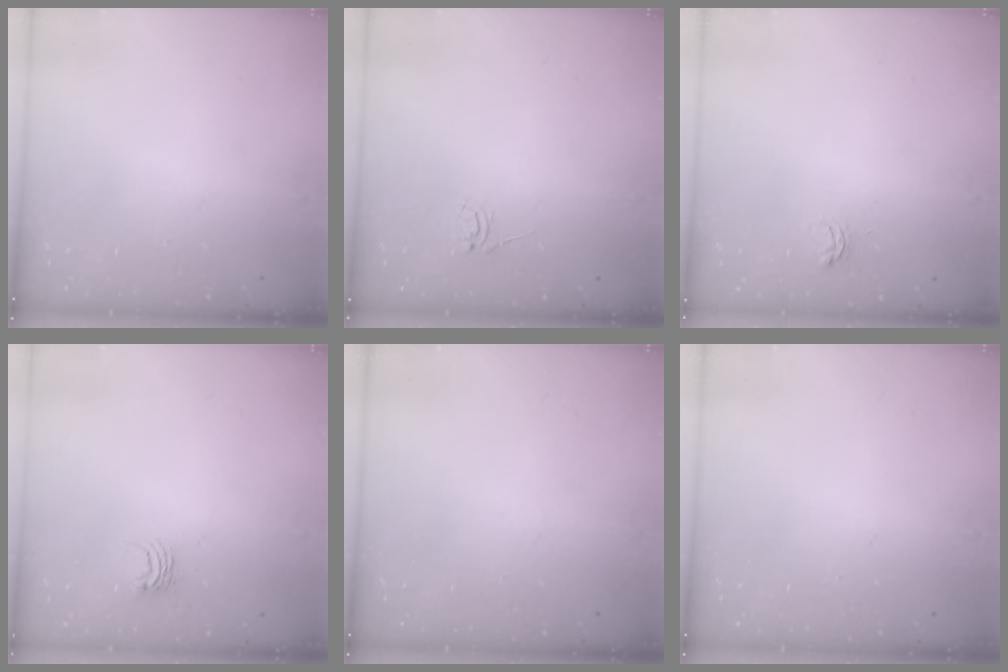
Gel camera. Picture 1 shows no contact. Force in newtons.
{"total": 2.5, "press": 2.5, "slide": 0.2}
{"total": 2.9, "press": 2.9, "slide": 0.4}
{"total": 4.0, "press": 3.9, "slide": 0.2}
{"total": 0.0}
{"total": 0.0}